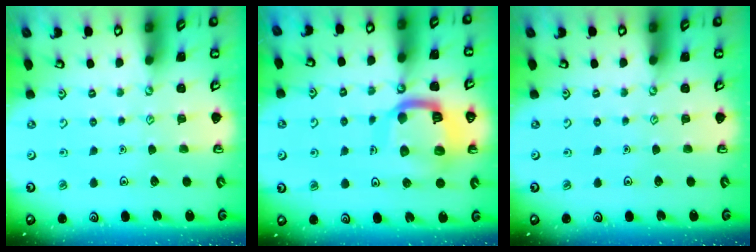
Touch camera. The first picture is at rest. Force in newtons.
{"total": 14.6, "press": 14.6, "slide": 1.6}
{"total": 0.0}